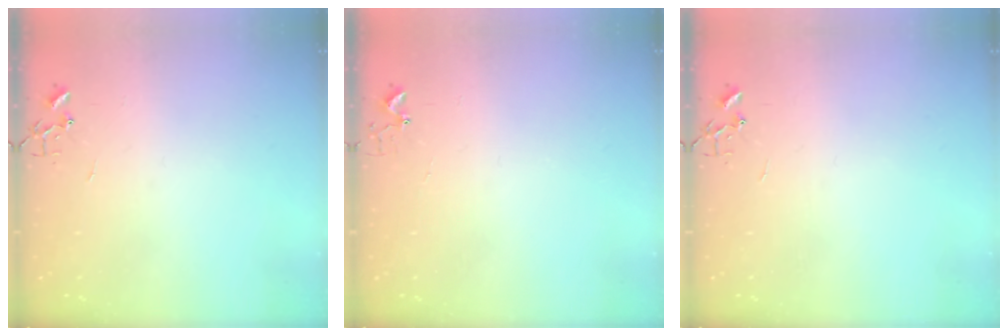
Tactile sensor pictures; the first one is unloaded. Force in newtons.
{"total": 3.8, "press": 3.8, "slide": 0.3}
{"total": 0.0}